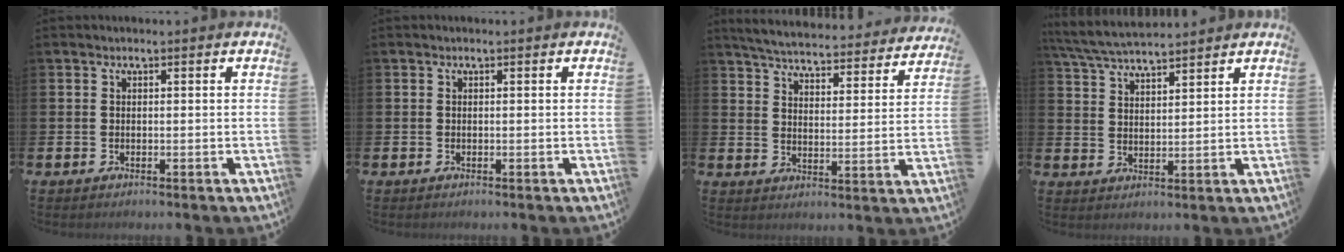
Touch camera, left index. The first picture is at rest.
{"total": 0.0}
{"total": 5.5, "force": [5.4, 0.6, 1.3], "torque": [-0.046, -0.042, 0.090]}
{"total": 5.4, "force": [5.2, 0.5, 1.2], "torque": [-0.044, -0.022, 0.095]}